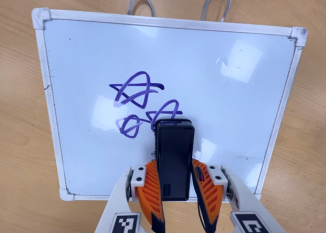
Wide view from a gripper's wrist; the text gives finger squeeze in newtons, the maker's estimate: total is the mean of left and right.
{"total": 4.5, "left": 3.2, "right": 5.8}